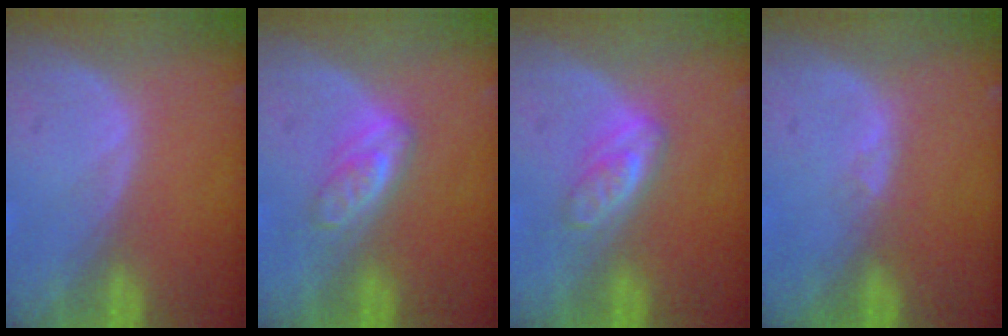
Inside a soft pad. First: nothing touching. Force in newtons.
{"total": 4.8, "press": 4.3, "slide": 2.3}
{"total": 4.8, "press": 4.3, "slide": 2.3}
{"total": 0.7, "press": 0.6, "slide": 0.3}